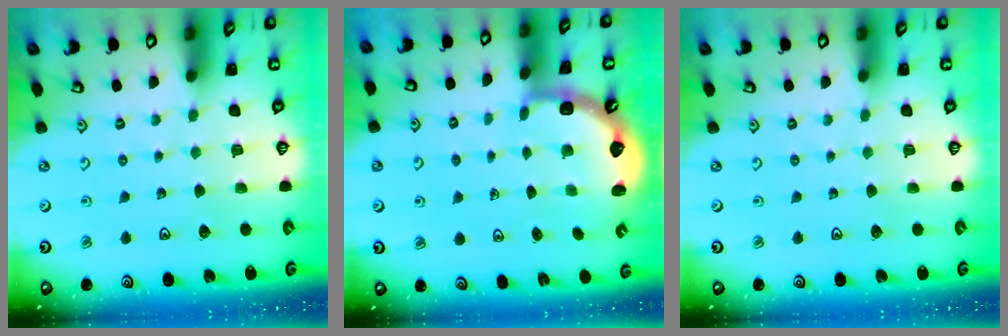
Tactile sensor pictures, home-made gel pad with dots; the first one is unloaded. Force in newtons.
{"total": 2.5, "press": 2.1, "slide": 1.3}
{"total": 0.0}